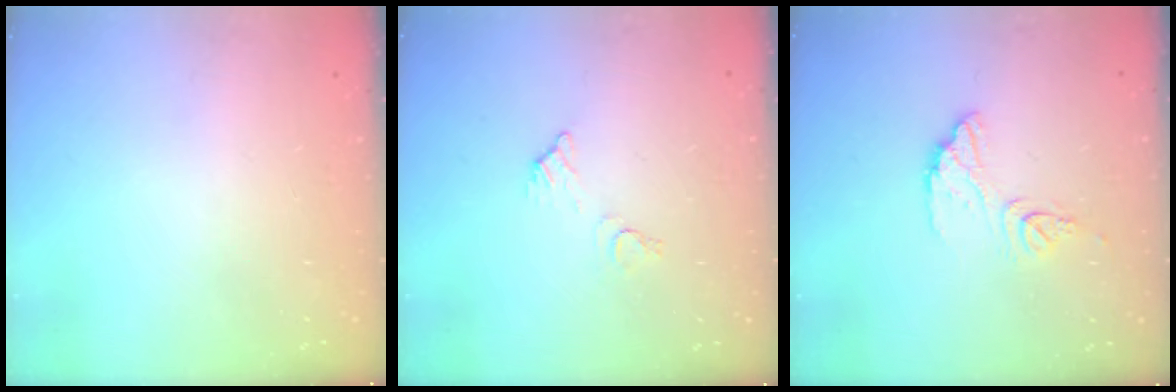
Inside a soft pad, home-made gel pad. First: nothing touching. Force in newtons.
{"total": 5.2, "press": 5.2, "slide": 0.2}
{"total": 10.1, "press": 10.0, "slide": 0.8}